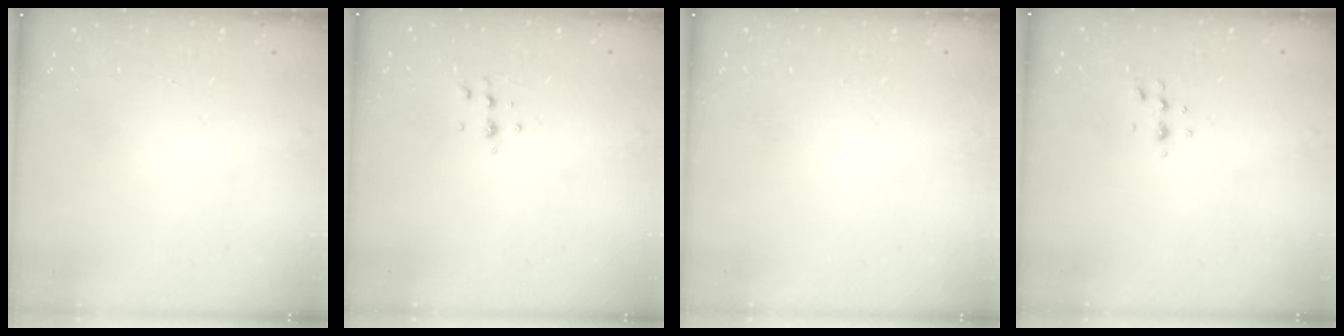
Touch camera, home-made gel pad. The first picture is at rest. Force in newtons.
{"total": 4.7, "press": 4.6, "slide": 1.0}
{"total": 0.0}
{"total": 3.8, "press": 3.6, "slide": 1.3}